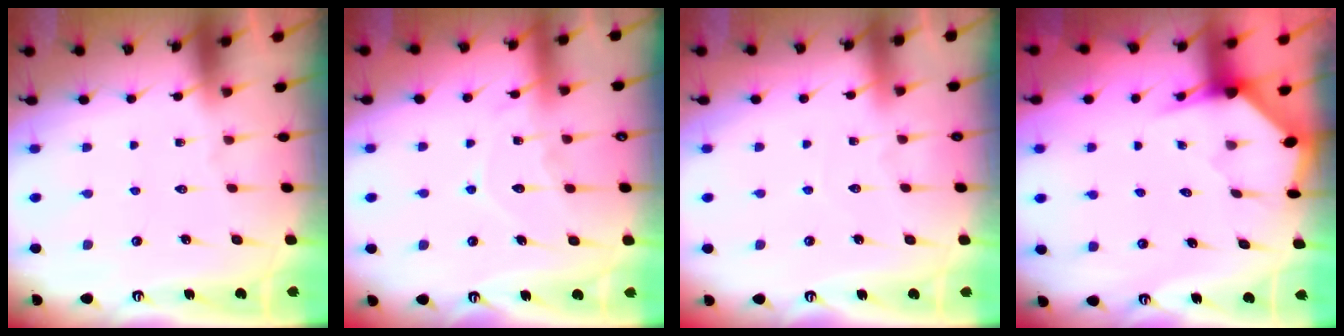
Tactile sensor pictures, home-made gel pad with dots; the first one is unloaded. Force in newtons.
{"total": 10.3, "press": 10.3, "slide": 0.9}
{"total": 3.0, "press": 3.0, "slide": 0.3}
{"total": 3.2, "press": 3.2, "slide": 0.3}